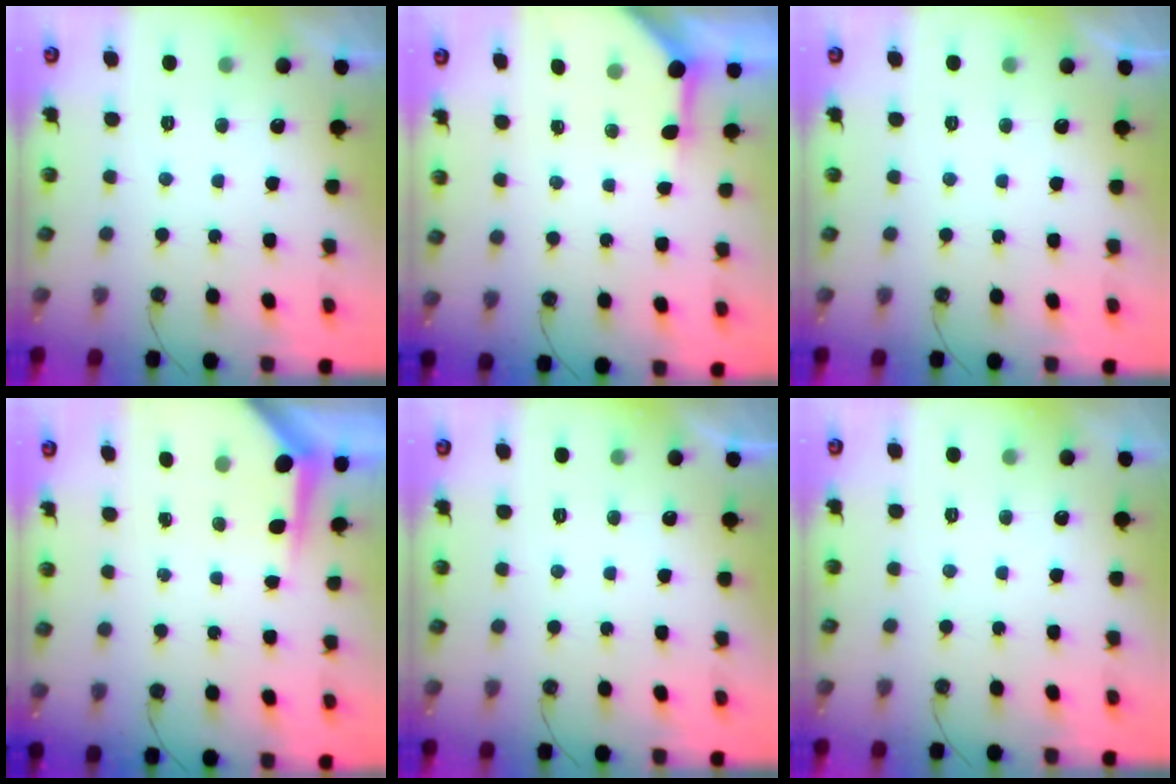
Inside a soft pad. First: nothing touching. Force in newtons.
{"total": 5.0, "press": 5.0, "slide": 0.5}
{"total": 0.0}
{"total": 4.0, "press": 4.0, "slide": 0.3}
{"total": 0.0}
{"total": 0.0}